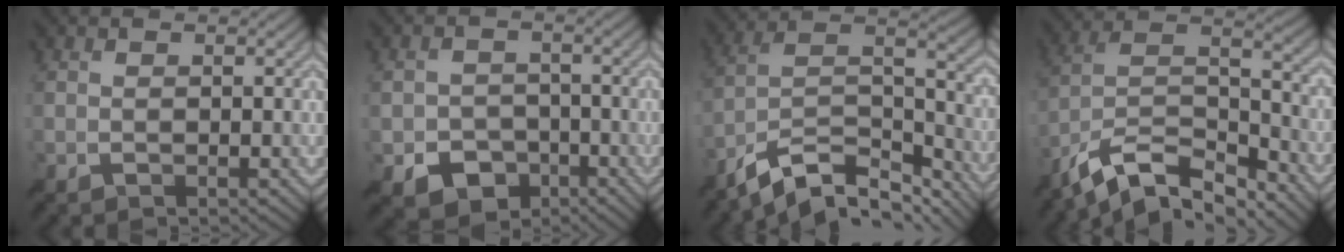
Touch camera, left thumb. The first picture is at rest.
{"total": 5.7, "force": [-3.0, 4.4, 2.1], "torque": [-0.039, -0.013, -0.051]}
{"total": 12.4, "force": [-9.3, 4.4, 6.8], "torque": [-0.140, -0.002, -0.172]}
{"total": 12.3, "force": [-9.4, 3.8, 6.9], "torque": [-0.143, 0.000, -0.179]}